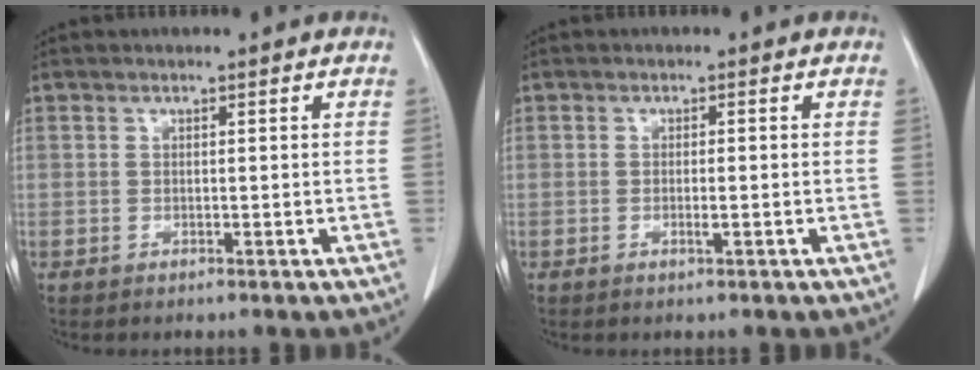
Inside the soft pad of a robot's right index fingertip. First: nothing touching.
{"total": 1.4, "force": [-0.4, 0.0, 1.3], "torque": [-0.024, -0.002, -0.008]}